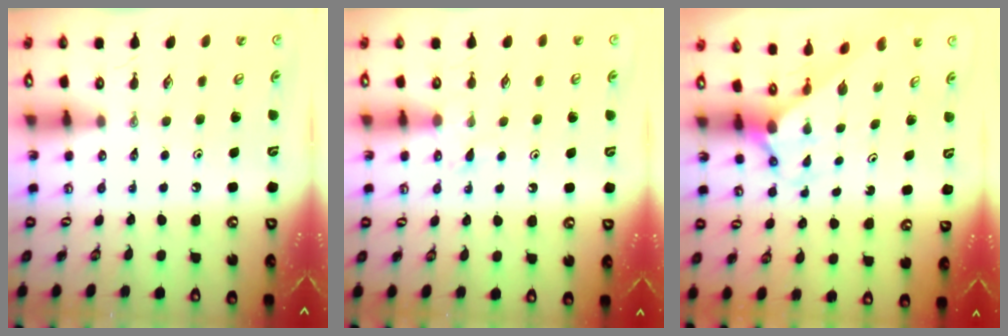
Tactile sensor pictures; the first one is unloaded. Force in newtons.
{"total": 4.8, "press": 4.8, "slide": 0.5}
{"total": 1.7, "press": 1.7, "slide": 0.2}